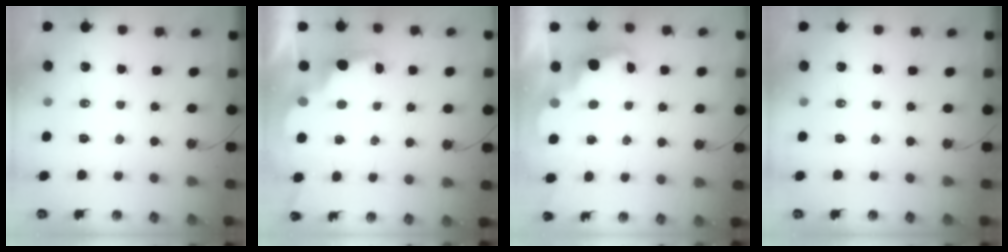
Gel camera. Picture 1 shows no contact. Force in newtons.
{"total": 2.5, "press": 2.4, "slide": 0.8}
{"total": 2.4, "press": 2.3, "slide": 0.5}
{"total": 0.0}